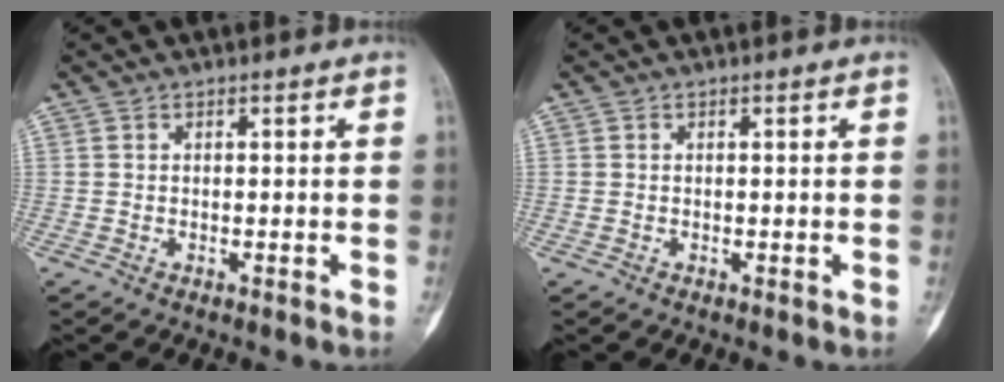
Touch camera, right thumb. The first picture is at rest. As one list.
[{"total": 0.0}]